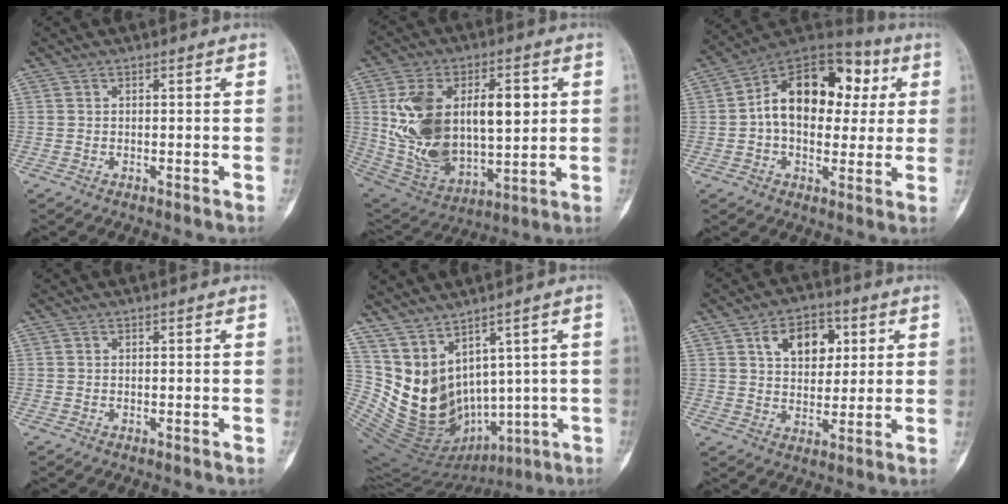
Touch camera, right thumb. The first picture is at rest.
{"total": 24.1, "force": [3.7, 13.9, 19.4], "torque": [-0.328, -0.013, 0.081]}
{"total": 19.0, "force": [2.9, 12.8, 13.8], "torque": [-0.168, 0.030, 0.036]}
{"total": 0.0}
{"total": 13.4, "force": [4.7, 9.5, 8.2], "torque": [-0.125, -0.016, 0.141]}
{"total": 10.5, "force": [3.8, 6.9, 6.9], "torque": [-0.070, -0.008, 0.059]}